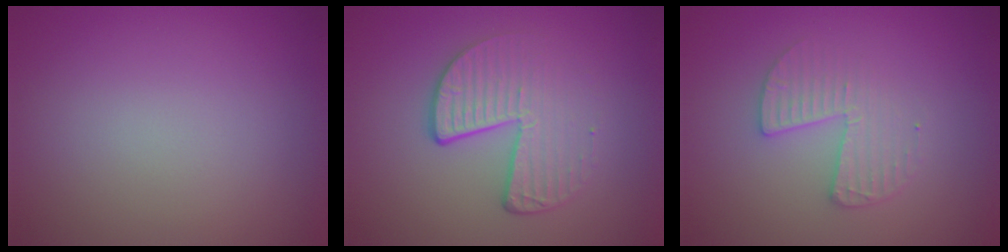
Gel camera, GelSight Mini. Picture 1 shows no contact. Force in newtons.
{"total": 4.4, "press": 2.8, "slide": 3.4}
{"total": 2.7, "press": 2.7, "slide": 0.3}